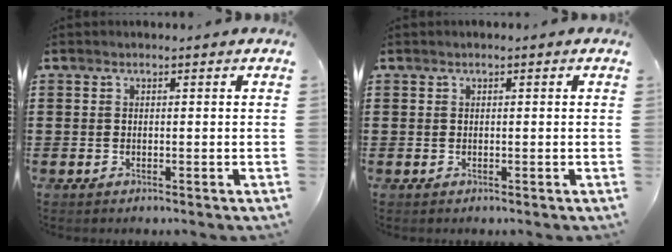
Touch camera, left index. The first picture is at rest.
{"total": 0.0}